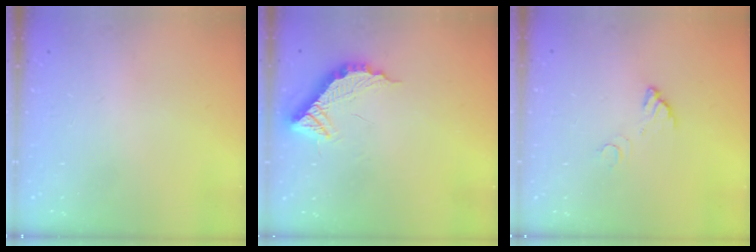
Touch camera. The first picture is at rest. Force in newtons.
{"total": 12.5, "press": 12.4, "slide": 1.0}
{"total": 3.5, "press": 3.5, "slide": 0.2}